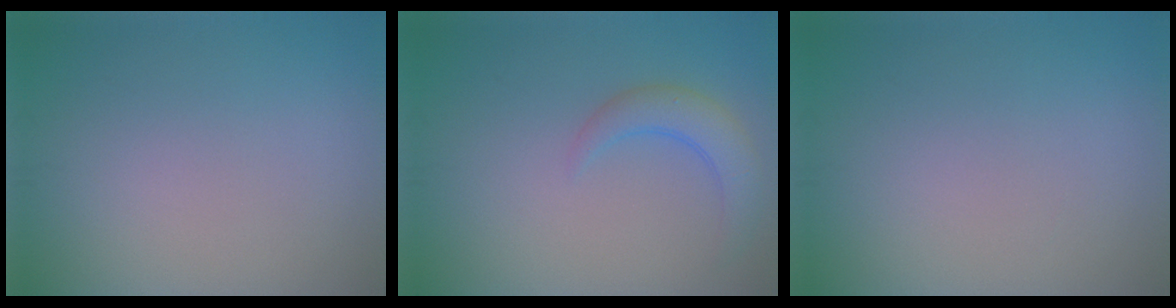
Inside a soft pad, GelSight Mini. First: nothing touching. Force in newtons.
{"total": 2.8, "press": 2.8, "slide": 0.4}
{"total": 0.0}